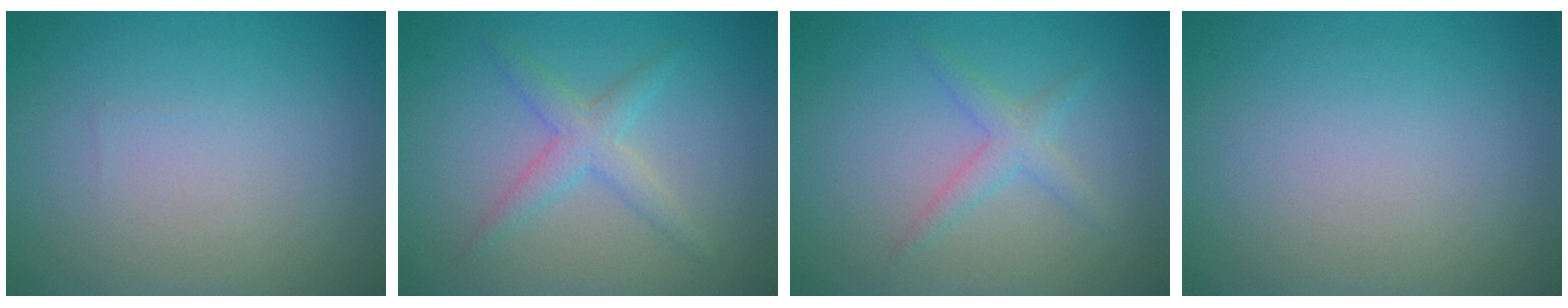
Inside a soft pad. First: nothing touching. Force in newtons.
{"total": 2.6, "press": 2.6, "slide": 0.1}
{"total": 1.9, "press": 1.9, "slide": 0.1}
{"total": 0.0}